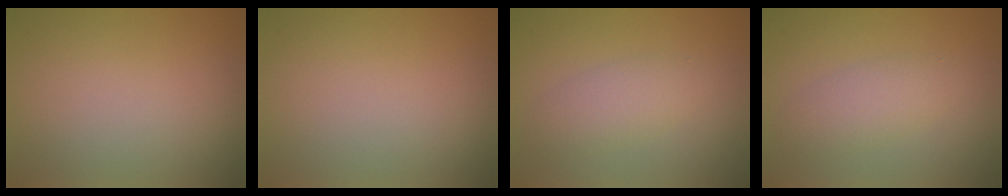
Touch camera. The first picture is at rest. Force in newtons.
{"total": 0.0}
{"total": 2.7, "press": 2.7, "slide": 0.1}
{"total": 2.7, "press": 2.7, "slide": 0.1}